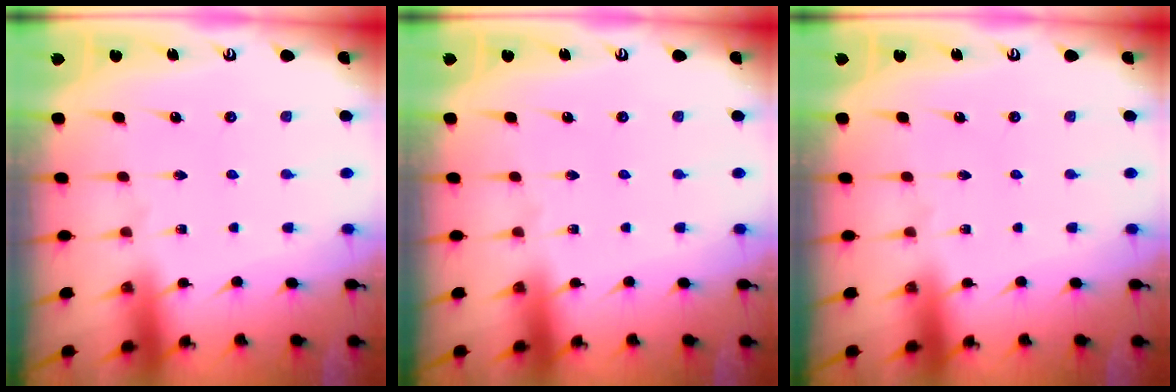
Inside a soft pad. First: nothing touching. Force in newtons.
{"total": 0.0}
{"total": 0.0}